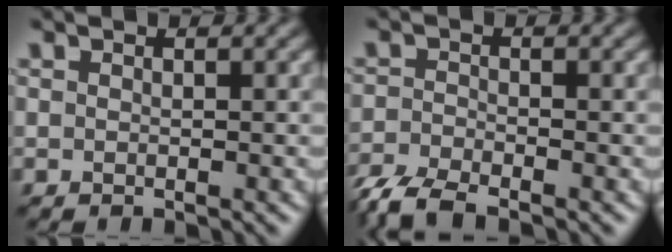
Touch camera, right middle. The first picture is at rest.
{"total": 4.3, "force": [-3.6, 1.0, 2.1], "torque": [-0.040, -0.012, -0.081]}